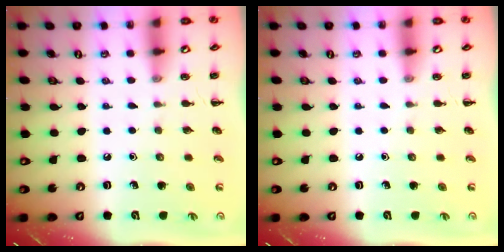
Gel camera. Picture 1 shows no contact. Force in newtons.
{"total": 0.0}